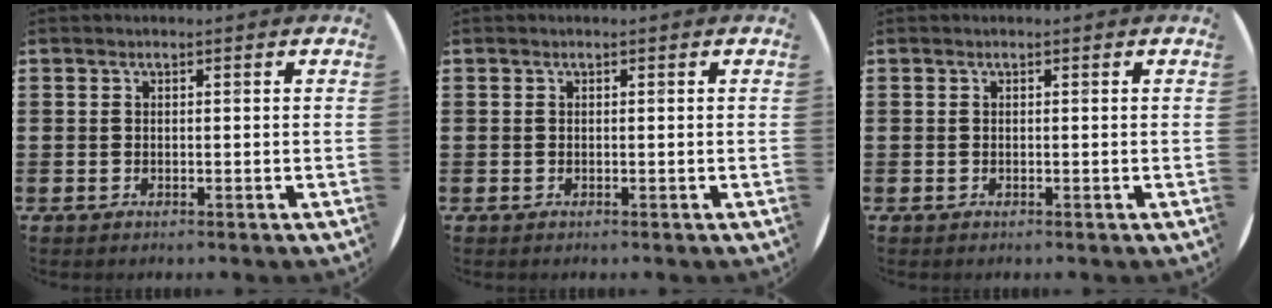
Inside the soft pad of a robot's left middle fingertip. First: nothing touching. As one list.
[{"total": 0.0}, {"total": 0.0}]